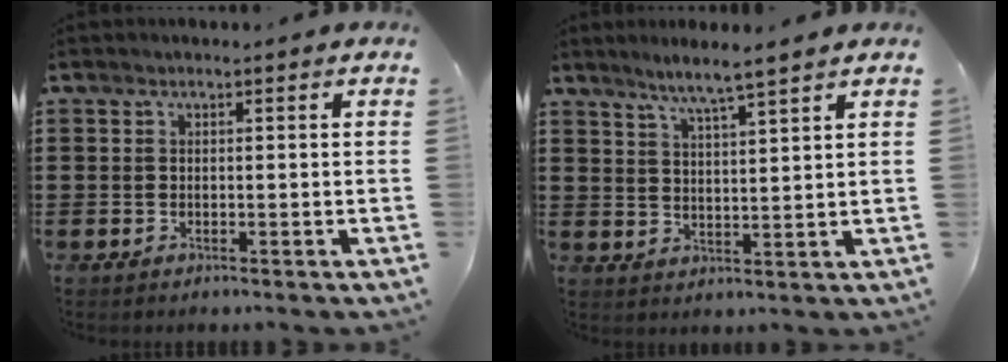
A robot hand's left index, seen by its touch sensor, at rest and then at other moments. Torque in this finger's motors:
{"motor_torque": [0.87, 0.16, 0.43, 0.13]}